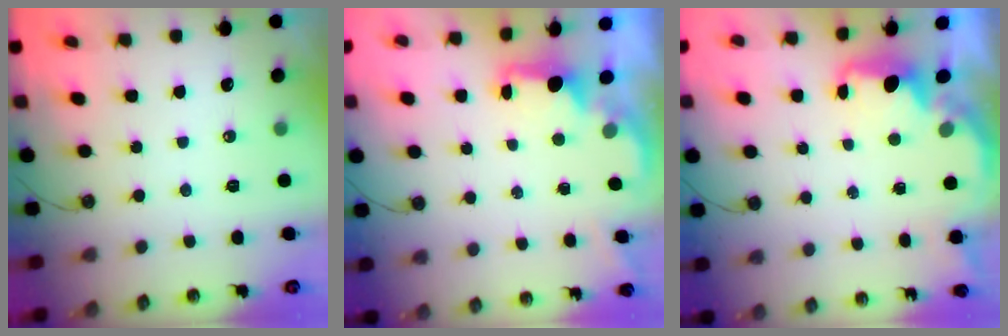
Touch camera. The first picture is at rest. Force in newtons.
{"total": 1.7, "press": 1.6, "slide": 0.6}
{"total": 2.2, "press": 2.0, "slide": 0.8}